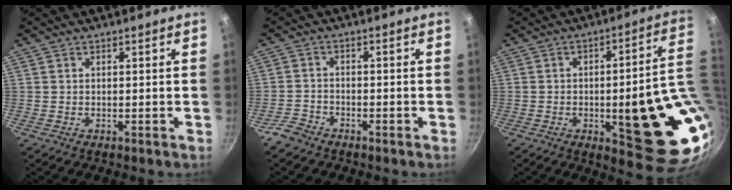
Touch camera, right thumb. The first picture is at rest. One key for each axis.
{"total": 3.5, "fx": -2.8, "fy": 1.8, "fz": 0.9, "tx": -0.019, "ty": 0.029, "tz": -0.056}
{"total": 21.4, "fx": -2.0, "fy": 6.2, "fz": 20.4, "tx": -0.221, "ty": -0.005, "tz": -0.018}